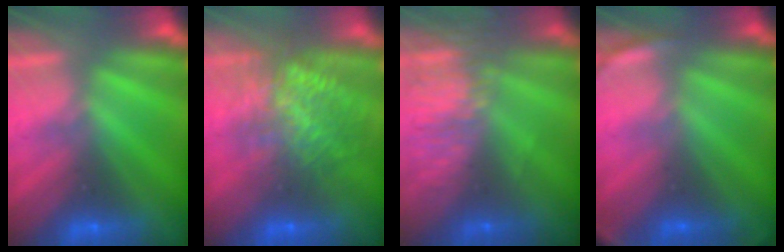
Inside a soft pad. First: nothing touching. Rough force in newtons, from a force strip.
{"total": 8.9}
{"total": 5.7}
{"total": 2.7}